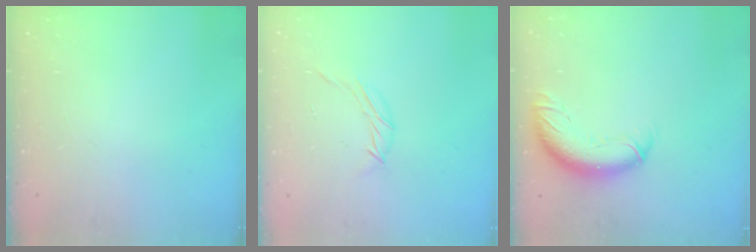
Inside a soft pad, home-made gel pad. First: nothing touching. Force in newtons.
{"total": 5.5, "press": 5.4, "slide": 1.2}
{"total": 12.0, "press": 11.7, "slide": 3.0}